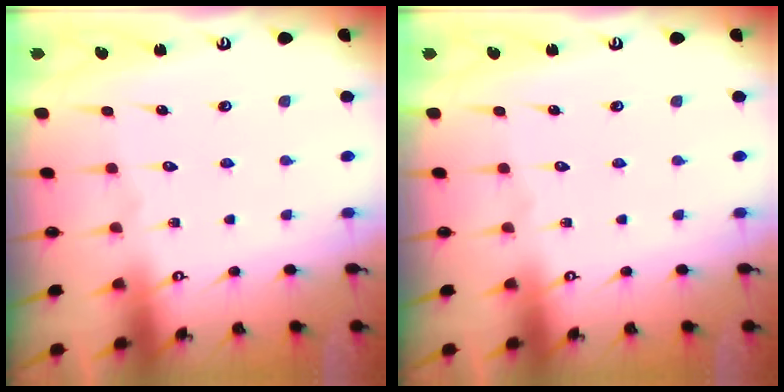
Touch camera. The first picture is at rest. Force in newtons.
{"total": 0.0}